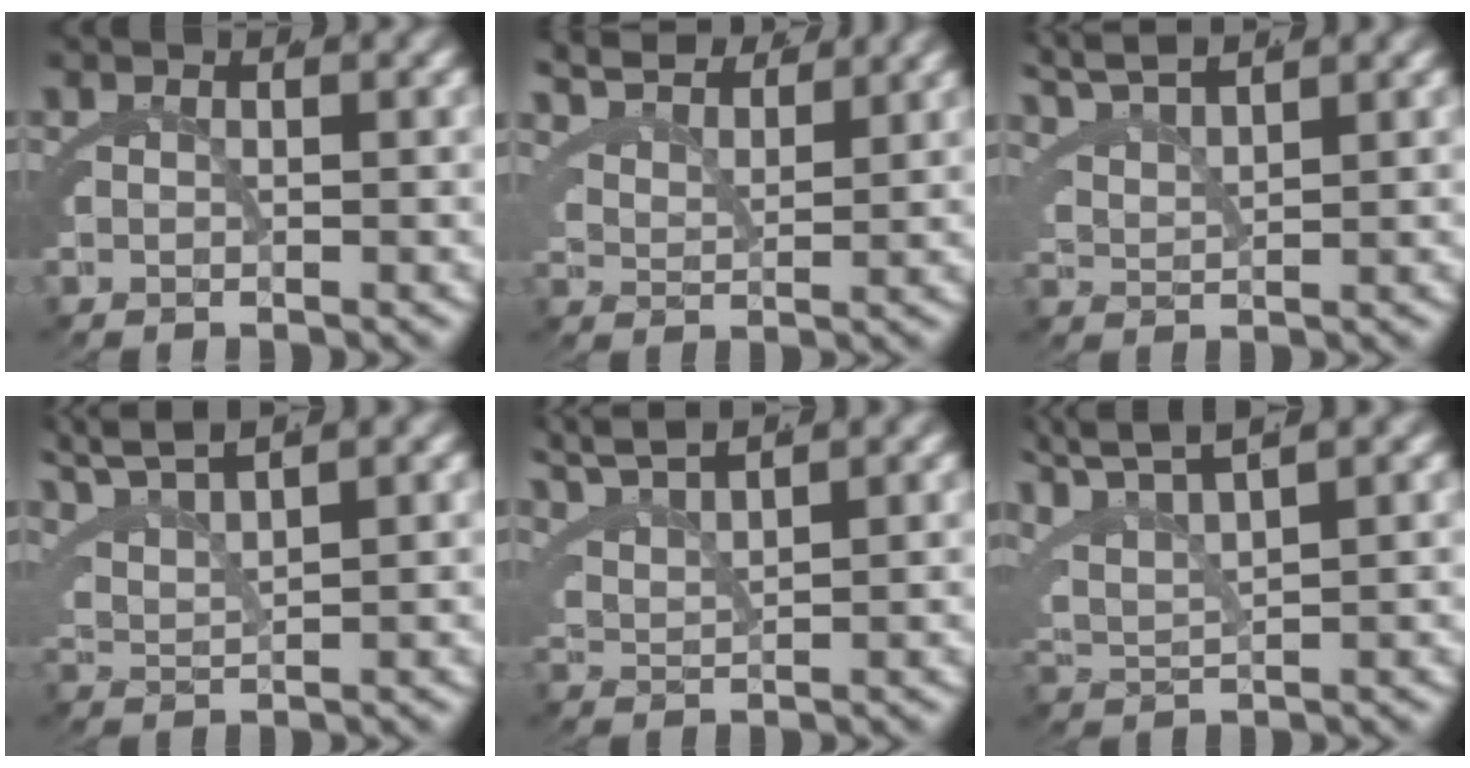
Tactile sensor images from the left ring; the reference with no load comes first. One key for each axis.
{"total": 4.8, "fx": 4.4, "fy": 0.6, "fz": 1.9, "tx": -0.026, "ty": 0.008, "tz": 0.077}
{"total": 4.0, "fx": 3.8, "fy": -0.1, "fz": 1.5, "tx": -0.029, "ty": 0.008, "tz": 0.071}
{"total": 4.5, "fx": 3.8, "fy": 1.1, "fz": 2.2, "tx": -0.047, "ty": 0.011, "tz": 0.068}
{"total": 4.4, "fx": 4.0, "fy": 0.4, "fz": 1.8, "tx": -0.035, "ty": 0.010, "tz": 0.073}
{"total": 4.8, "fx": 3.0, "fy": 2.4, "fz": 2.8, "tx": -0.077, "ty": 0.000, "tz": 0.056}